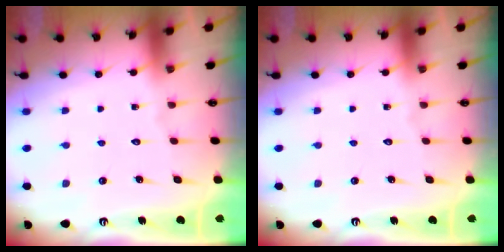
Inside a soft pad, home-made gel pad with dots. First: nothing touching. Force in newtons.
{"total": 0.0}